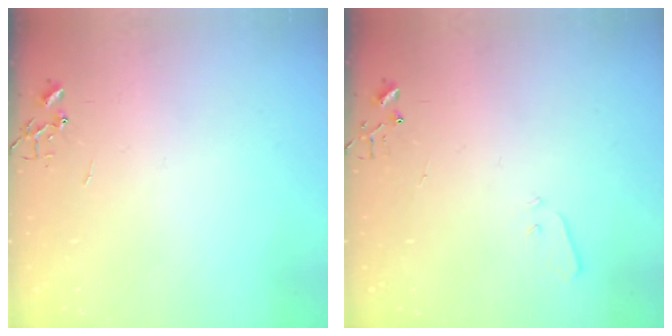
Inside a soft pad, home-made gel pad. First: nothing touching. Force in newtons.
{"total": 3.4, "press": 3.3, "slide": 0.5}